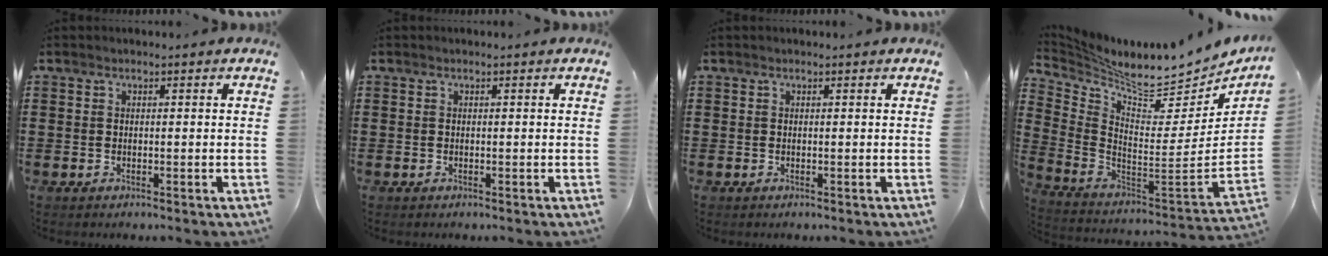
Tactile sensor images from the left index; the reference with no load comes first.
{"total": 0.0}
{"total": 0.0}
{"total": 6.7, "force": [6.2, 0.6, 2.4], "torque": [-0.068, -0.076, 0.100]}